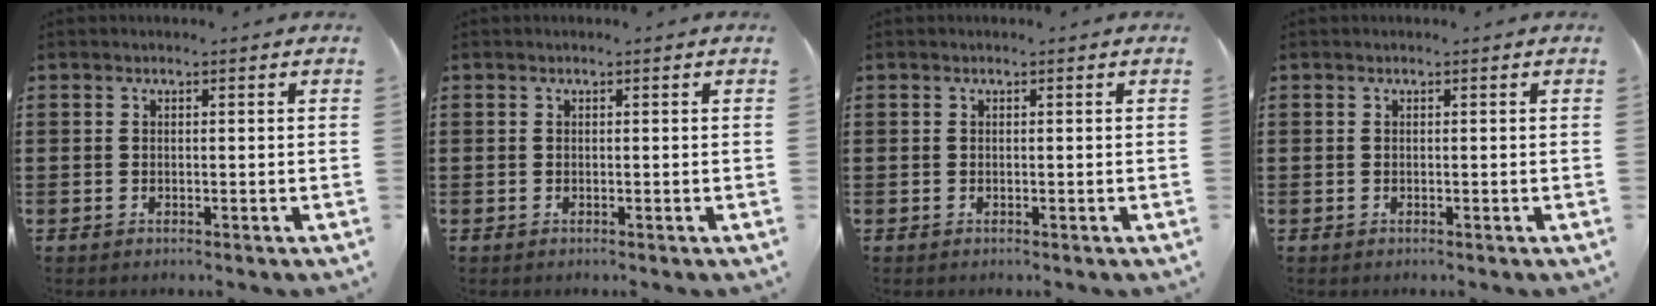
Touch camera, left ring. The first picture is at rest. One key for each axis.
{"total": 0.0}
{"total": 0.0}
{"total": 0.0}